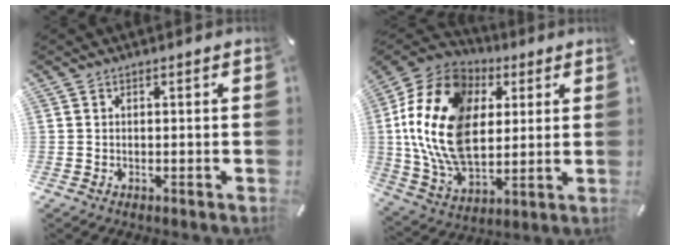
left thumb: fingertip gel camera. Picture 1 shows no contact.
{"total": 20.4, "force": [2.8, 14.7, 13.8], "torque": [-0.314, -0.010, 0.046]}